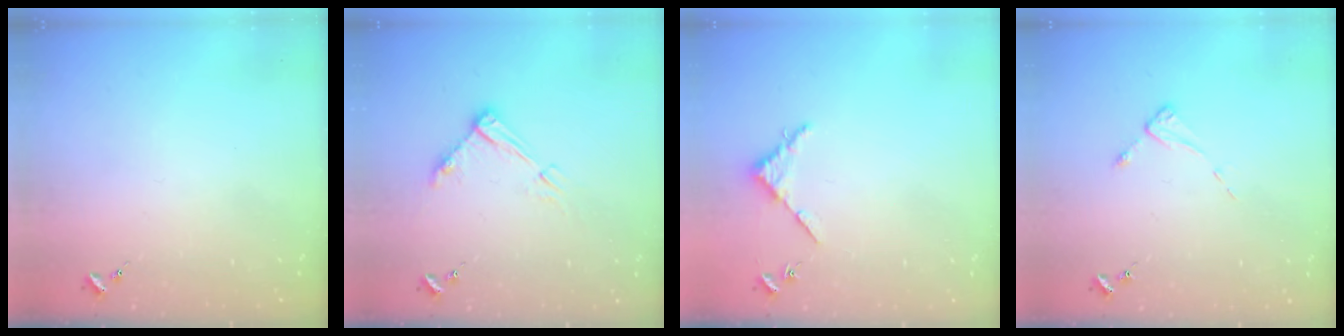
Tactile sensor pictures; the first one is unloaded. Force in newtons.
{"total": 9.1, "press": 9.1, "slide": 0.8}
{"total": 3.4, "press": 3.4, "slide": 0.4}
{"total": 2.6, "press": 2.6, "slide": 0.4}